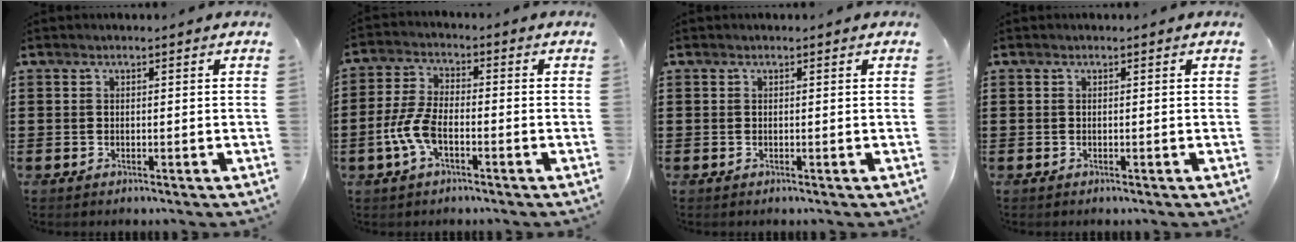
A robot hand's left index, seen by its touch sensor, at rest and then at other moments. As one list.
[{"total": 6.4, "force": [-2.4, 2.8, 5.3], "torque": [-0.136, -0.005, -0.054]}, {"total": 0.0}, {"total": 0.0}]